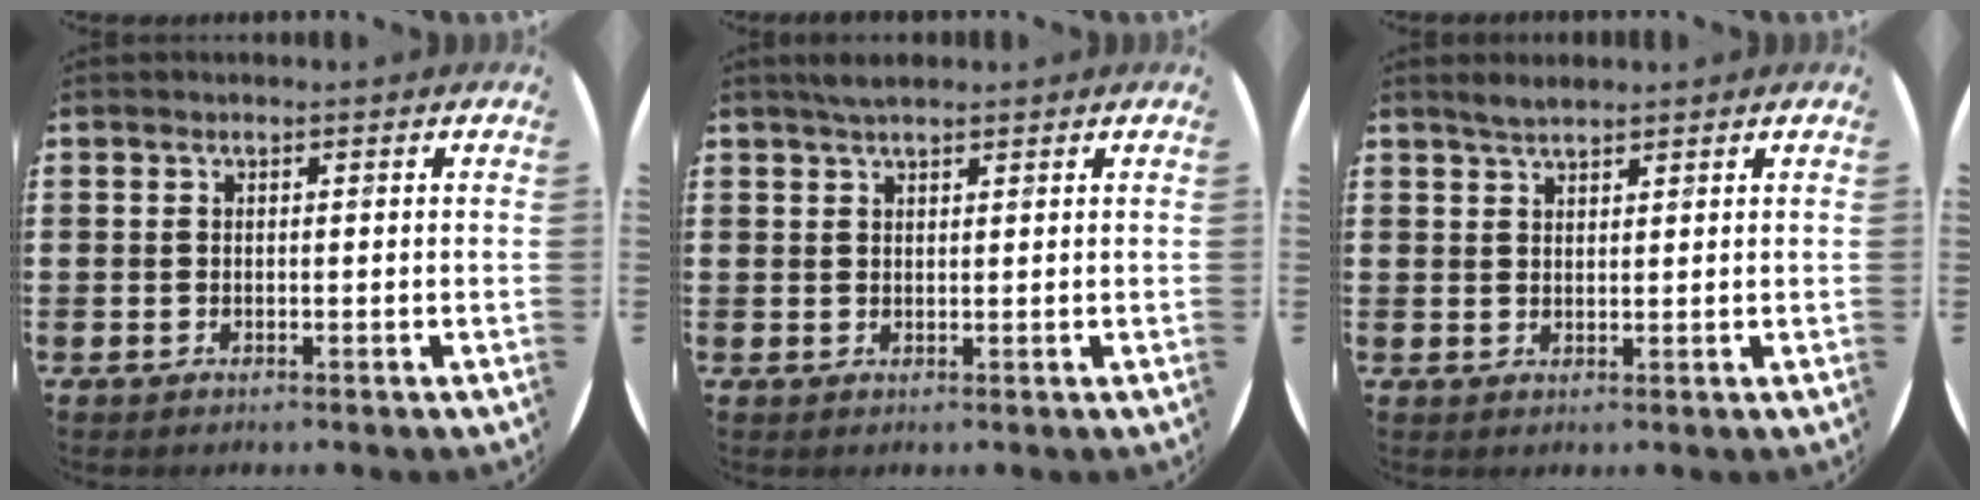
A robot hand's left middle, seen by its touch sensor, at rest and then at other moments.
{"total": 2.1, "force": [1.8, 0.4, 0.9], "torque": [-0.019, 0.004, 0.033]}
{"total": 2.2, "force": [2.1, 0.4, 0.6], "torque": [-0.014, 0.005, 0.039]}